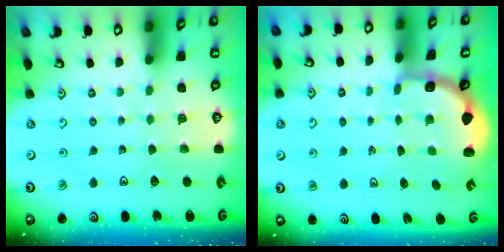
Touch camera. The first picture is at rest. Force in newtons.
{"total": 2.5, "press": 1.9, "slide": 1.6}